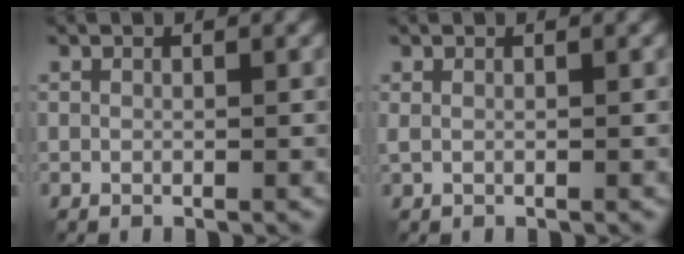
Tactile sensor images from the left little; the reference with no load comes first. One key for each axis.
{"total": 0.5, "fx": 0.2, "fy": 0.1, "fz": 0.5, "tx": -0.011, "ty": 0.005, "tz": 0.004}